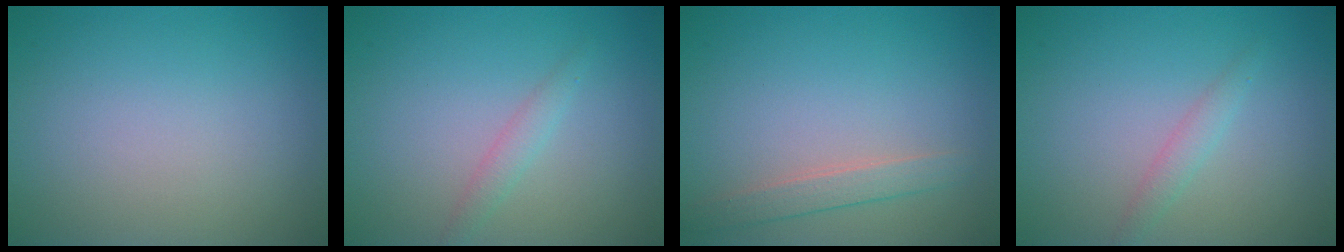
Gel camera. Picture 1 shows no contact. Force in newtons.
{"total": 1.3, "press": 1.3, "slide": 0.0}
{"total": 1.8, "press": 1.8, "slide": 0.1}
{"total": 1.3, "press": 1.3, "slide": 0.0}